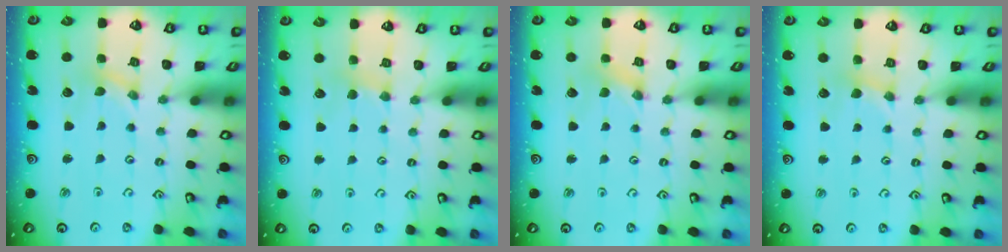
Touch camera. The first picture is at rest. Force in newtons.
{"total": 3.5, "press": 3.4, "slide": 0.6}
{"total": 0.0}
{"total": 2.1, "press": 2.0, "slide": 0.3}